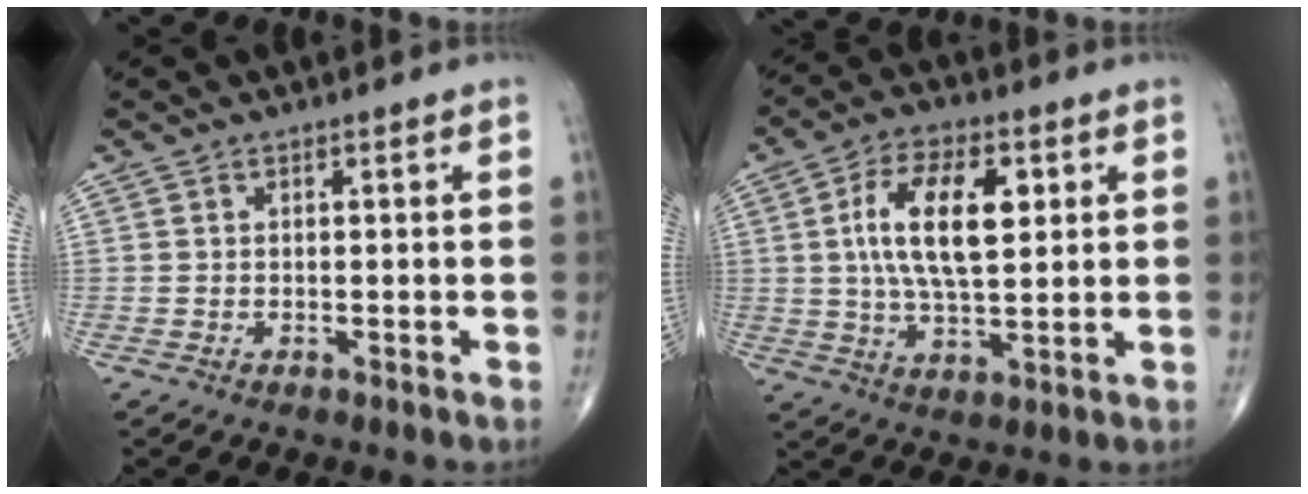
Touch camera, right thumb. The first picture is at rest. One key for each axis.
{"total": 14.1, "fx": 3.0, "fy": 6.6, "fz": 12.1, "tx": -0.212, "ty": 0.000, "tz": 0.055}